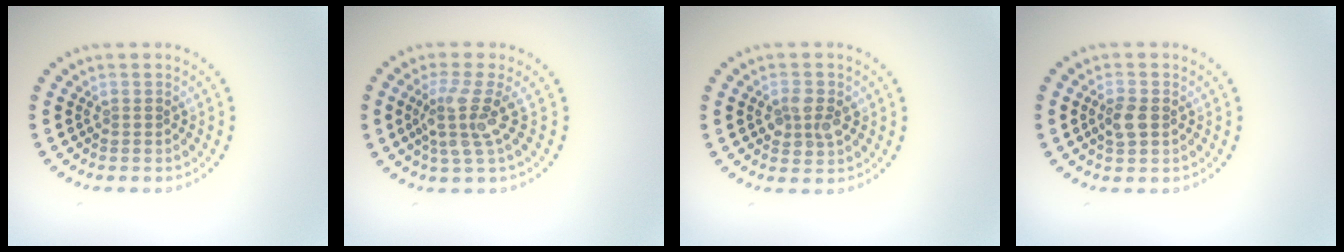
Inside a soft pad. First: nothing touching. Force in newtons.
{"total": 3.5, "press": 2.5, "slide": 2.4}
{"total": 2.5, "press": 2.5, "slide": 0.1}
{"total": 1.9, "press": 1.9, "slide": 0.3}